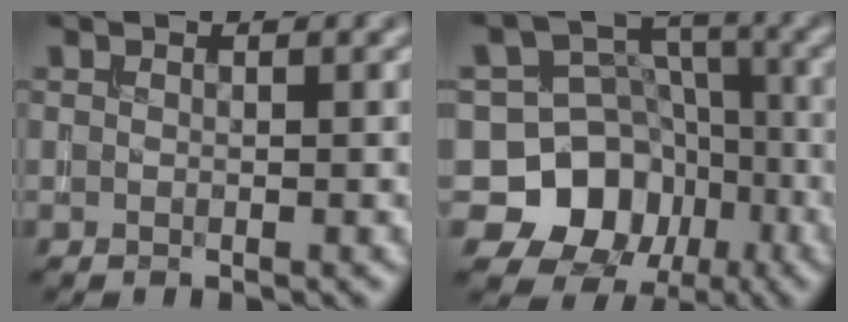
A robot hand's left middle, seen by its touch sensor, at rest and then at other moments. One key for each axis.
{"total": 10.1, "fx": -3.9, "fy": 8.9, "fz": 2.9, "tx": -0.047, "ty": 0.011, "tz": -0.100}